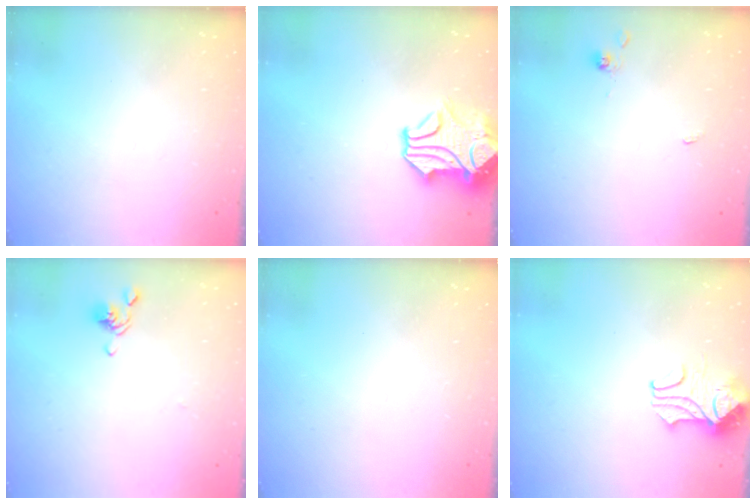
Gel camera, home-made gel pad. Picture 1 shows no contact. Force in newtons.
{"total": 3.1, "press": 2.9, "slide": 1.3}
{"total": 0.0}
{"total": 2.1, "press": 2.0, "slide": 0.7}
{"total": 0.0}
{"total": 2.2, "press": 2.1, "slide": 0.8}